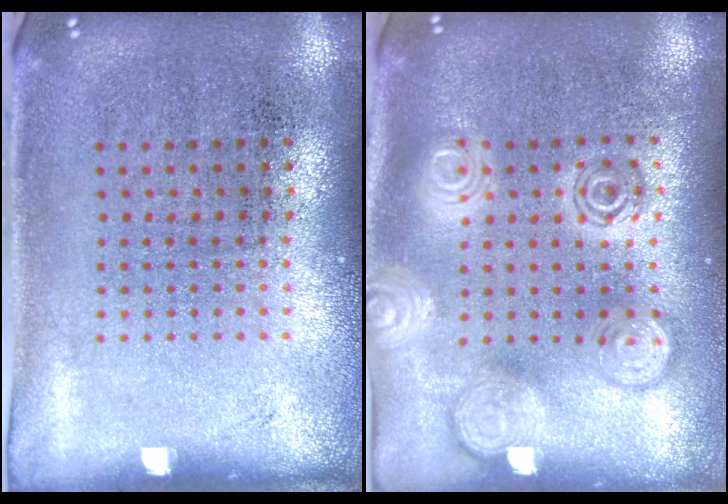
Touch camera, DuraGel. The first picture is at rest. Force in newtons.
{"total": 2.9, "press": 2.8, "slide": 0.4}